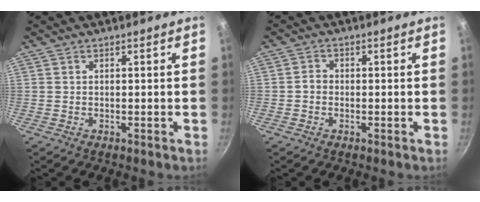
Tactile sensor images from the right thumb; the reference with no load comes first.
{"total": 1.9, "force": [-0.4, 1.6, 0.9], "torque": [-0.010, 0.011, -0.009]}